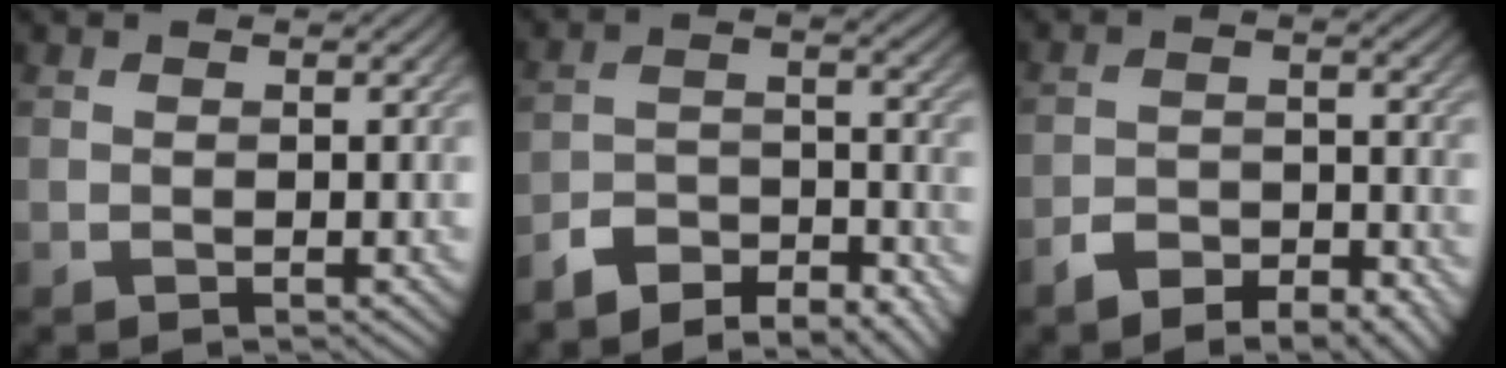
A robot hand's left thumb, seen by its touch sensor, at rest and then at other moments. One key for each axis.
{"total": 7.6, "fx": -6.6, "fy": 2.1, "fz": 3.2, "tx": -0.055, "ty": 0.001, "tz": -0.122}
{"total": 7.3, "fx": -5.1, "fy": 3.1, "fz": 4.1, "tx": -0.062, "ty": -0.007, "tz": -0.089}